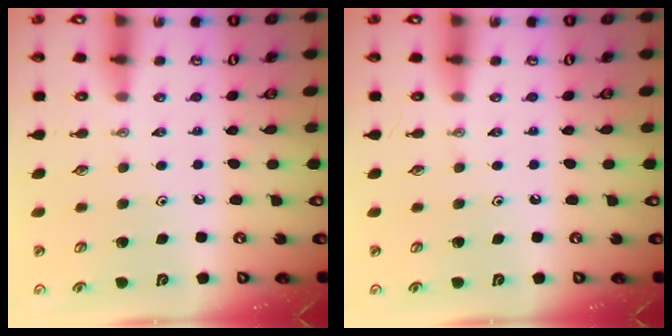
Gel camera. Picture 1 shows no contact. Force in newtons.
{"total": 0.0}